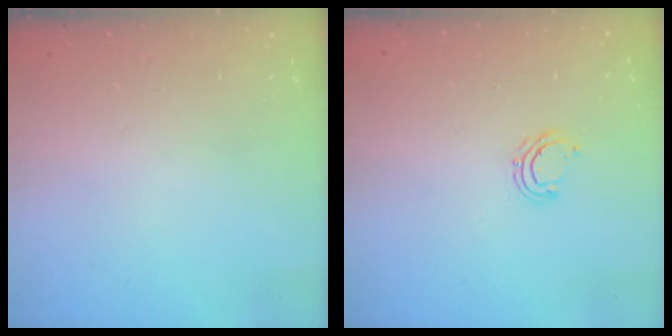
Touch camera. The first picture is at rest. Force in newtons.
{"total": 5.6, "press": 5.4, "slide": 1.4}